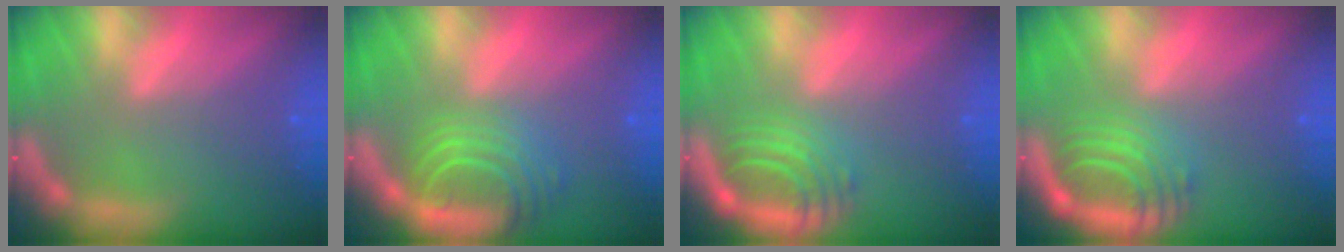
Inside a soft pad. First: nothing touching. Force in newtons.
{"total": 7.0}
{"total": 5.5}
{"total": 6.5}